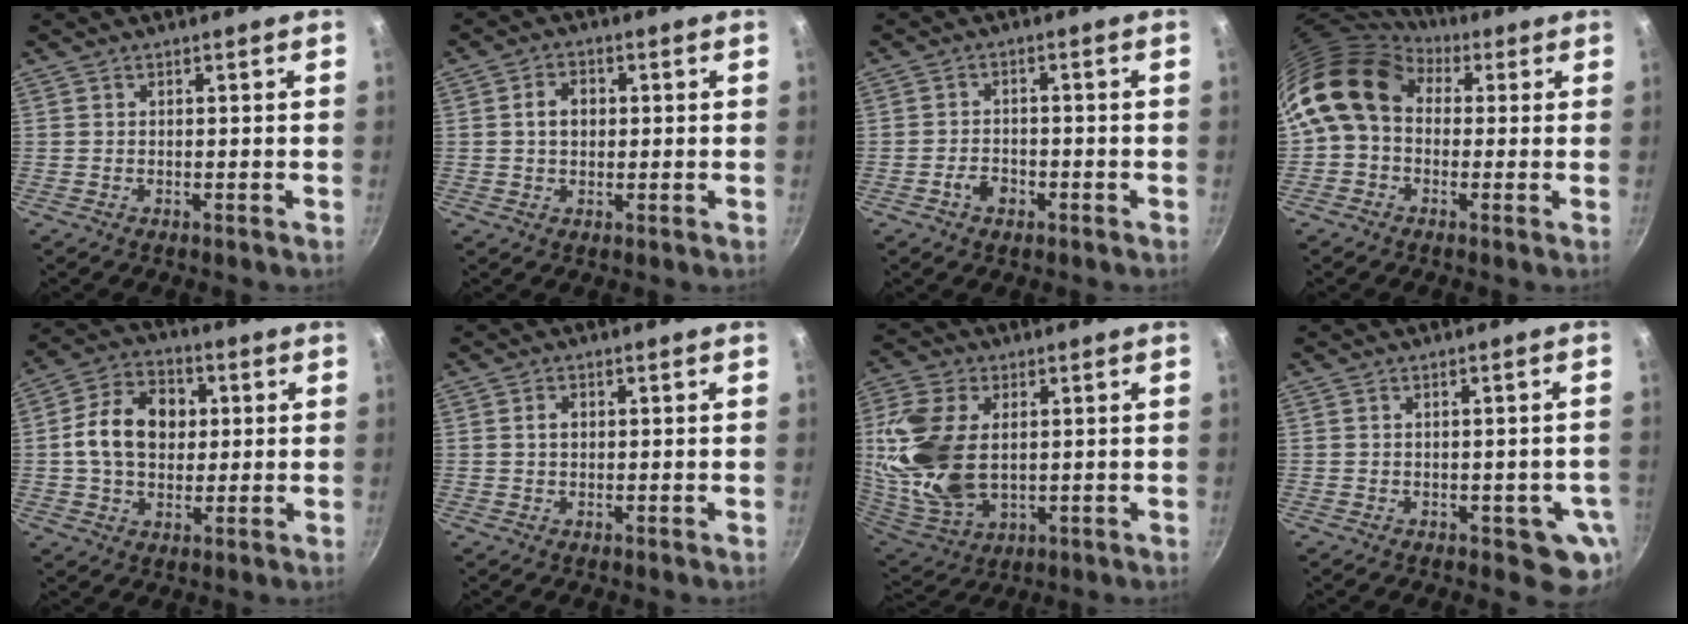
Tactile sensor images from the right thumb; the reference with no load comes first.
{"total": 4.5, "force": [0.5, 3.4, 2.9], "torque": [-0.030, 0.010, 0.004]}
{"total": 3.3, "force": [-1.7, 2.2, 1.8], "torque": [-0.023, 0.015, -0.031]}
{"total": 12.2, "force": [2.8, 9.3, 7.4], "torque": [-0.111, 0.015, 0.026]}
{"total": 13.1, "force": [1.4, 9.6, 8.7], "torque": [-0.124, 0.016, 0.011]}
{"total": 1.8, "force": [0.3, 1.3, 1.2], "torque": [-0.015, 0.007, 0.005]}
{"total": 18.9, "force": [2.0, 11.8, 14.5], "torque": [-0.294, -0.013, 0.048]}
{"total": 5.4, "force": [-1.3, 3.1, 4.3], "torque": [-0.018, 0.004, -0.011]}